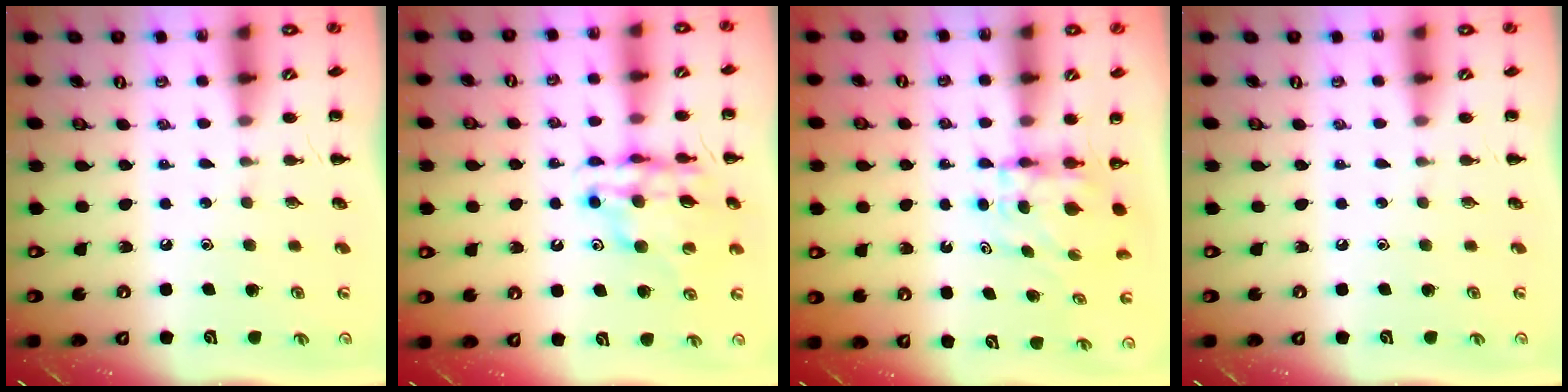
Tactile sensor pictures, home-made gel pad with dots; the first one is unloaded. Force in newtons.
{"total": 12.4, "press": 11.8, "slide": 3.6}
{"total": 7.0, "press": 6.9, "slide": 1.2}
{"total": 0.0}